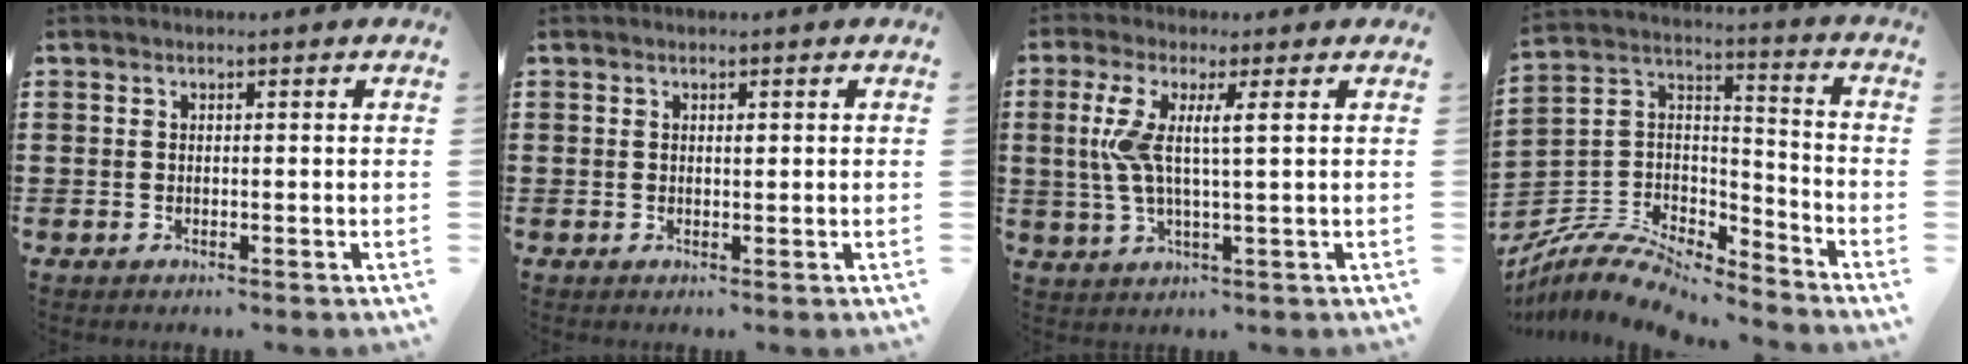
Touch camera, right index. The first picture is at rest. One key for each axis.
{"total": 0.7, "fx": 0.2, "fy": 0.3, "fz": 0.5, "tx": -0.003, "ty": -0.003, "tz": 0.001}
{"total": 6.2, "fx": 1.3, "fy": 0.4, "fz": 6.0, "tx": -0.135, "ty": -0.013, "tz": 0.015}
{"total": 8.0, "fx": -7.2, "fy": 2.4, "fz": 2.6, "tx": -0.067, "ty": 0.004, "tz": -0.146}